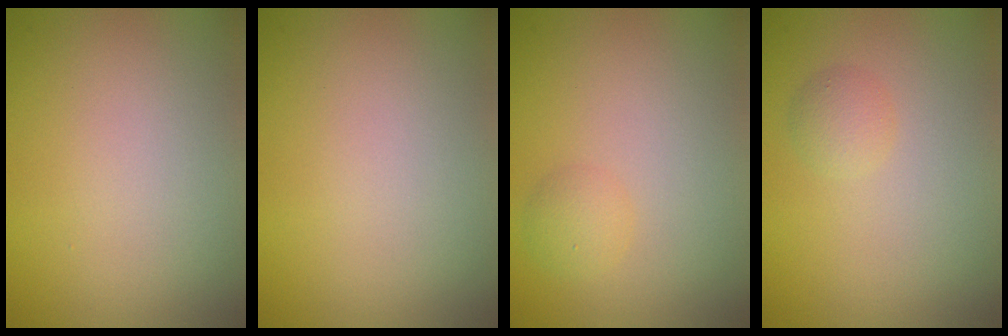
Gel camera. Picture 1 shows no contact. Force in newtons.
{"total": 0.0}
{"total": 1.4, "press": 1.3, "slide": 0.2}
{"total": 1.3, "press": 1.3, "slide": 0.1}